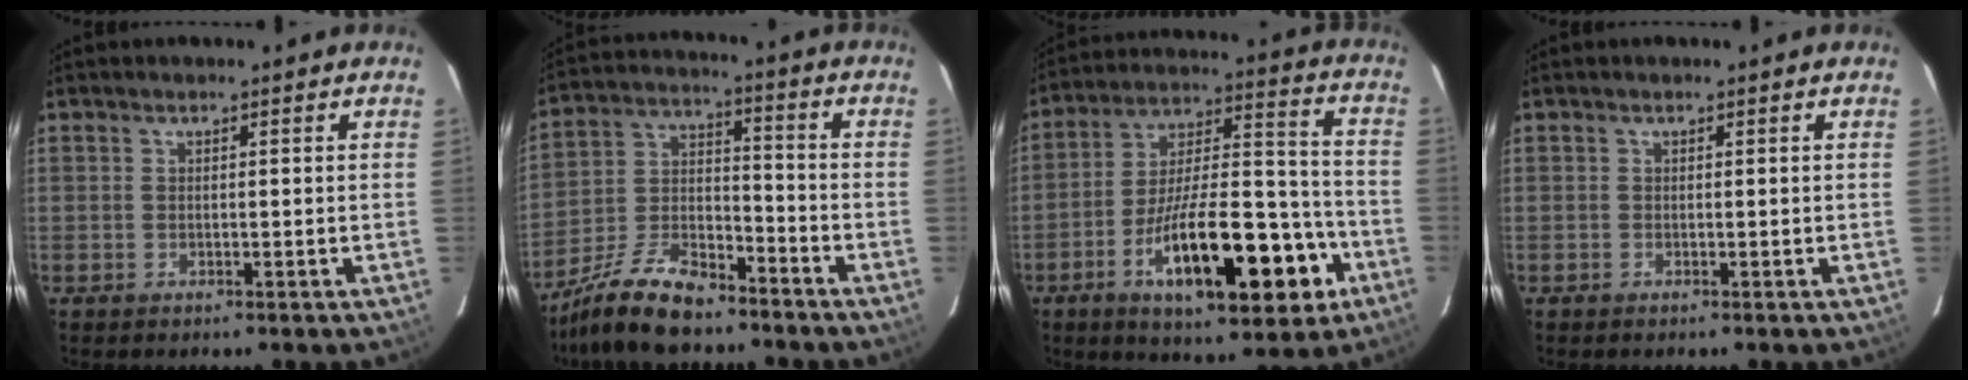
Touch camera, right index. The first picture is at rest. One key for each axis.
{"total": 14.5, "fx": -11.2, "fy": 5.3, "fz": 7.6, "tx": -0.175, "ty": -0.002, "tz": -0.210}
{"total": 22.2, "fx": -9.8, "fy": 7.9, "fz": 18.3, "tx": -0.301, "ty": 0.000, "tz": -0.144}
{"total": 0.0}